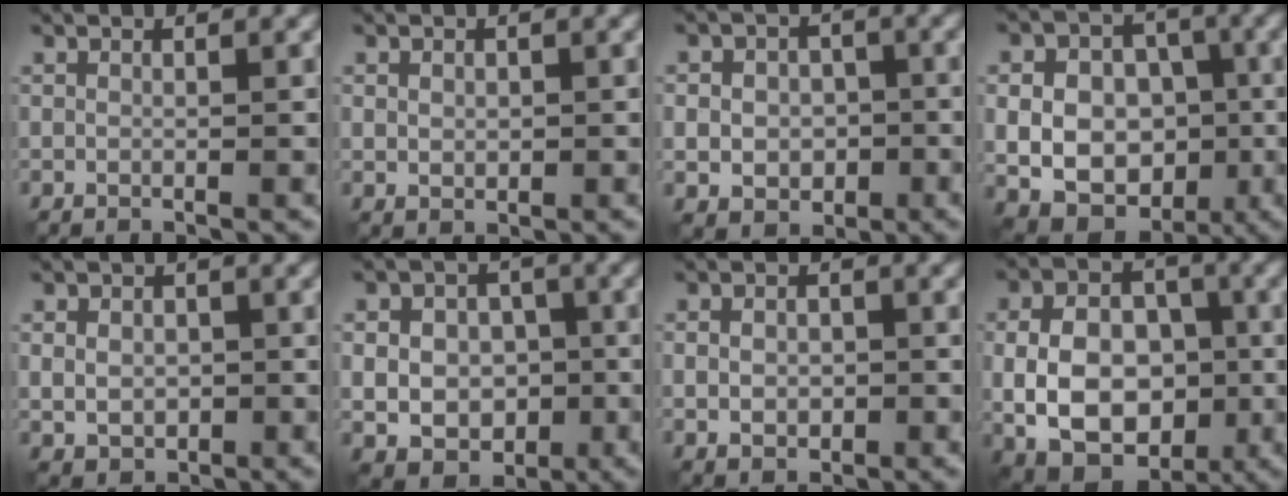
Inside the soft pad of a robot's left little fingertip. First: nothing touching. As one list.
[{"total": 1.3, "force": [0.1, 1.0, 0.8], "torque": [-0.014, -0.002, 0.004]}, {"total": 4.8, "force": [-0.5, 3.9, 2.7], "torque": [-0.036, -0.009, -0.012]}, {"total": 12.9, "force": [-1.4, 10.9, 6.7], "torque": [-0.122, 0.028, -0.033]}, {"total": 3.4, "force": [-0.3, 2.8, 2.0], "torque": [-0.029, -0.005, -0.003]}, {"total": 7.9, "force": [-1.0, 6.3, 4.7], "torque": [-0.061, -0.002, -0.021]}, {"total": 2.8, "force": [-0.4, 2.1, 1.9], "torque": [-0.035, -0.002, -0.008]}, {"total": 10.6, "force": [-1.7, 7.5, 7.3], "torque": [-0.117, 0.000, -0.034]}]